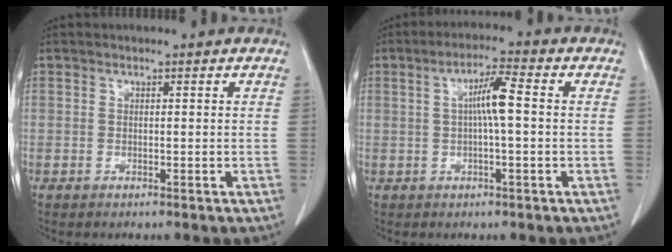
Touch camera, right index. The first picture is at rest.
{"total": 5.3, "force": [0.4, 0.2, 5.3], "torque": [-0.096, 0.011, 0.006]}